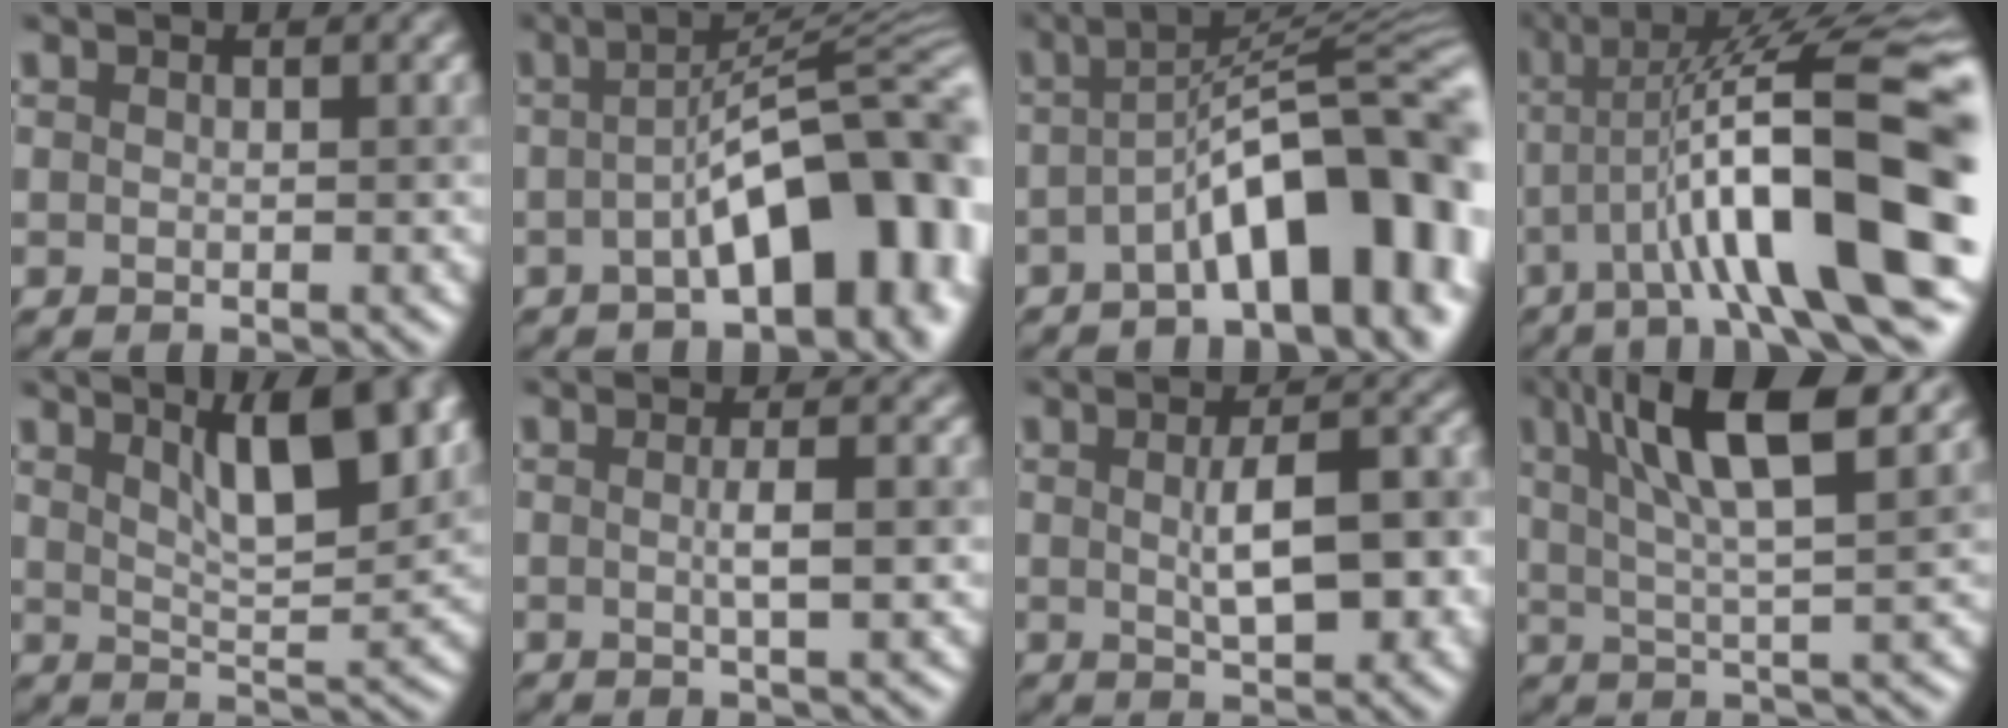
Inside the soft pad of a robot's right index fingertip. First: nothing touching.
{"total": 11.3, "force": [-2.6, 4.3, 10.2], "torque": [-0.127, 0.013, -0.040]}
{"total": 11.6, "force": [-3.8, 3.8, 10.3], "torque": [-0.130, 0.019, -0.057]}
{"total": 14.4, "force": [-2.2, 3.2, 13.9], "torque": [-0.211, 0.022, -0.035]}
{"total": 8.3, "force": [3.8, 2.5, 6.9], "torque": [-0.079, 0.016, 0.054]}
{"total": 3.0, "force": [-0.2, 0.7, 3.0], "torque": [-0.042, 0.005, -0.004]}
{"total": 6.7, "force": [-0.1, 2.4, 6.2], "torque": [-0.089, 0.006, 0.002]}
{"total": 9.9, "force": [4.2, 2.5, 8.6], "torque": [-0.144, 0.015, 0.071]}